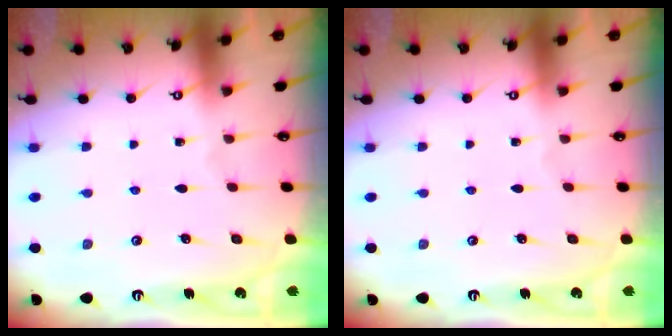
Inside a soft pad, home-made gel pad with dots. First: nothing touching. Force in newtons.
{"total": 0.0}